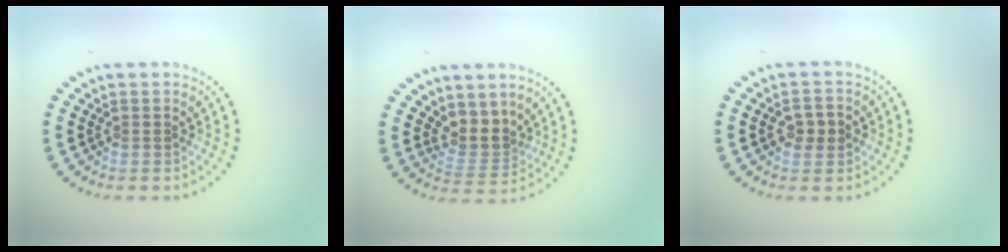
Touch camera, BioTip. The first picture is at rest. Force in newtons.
{"total": 2.9, "press": 2.2, "slide": 1.9}
{"total": 2.2, "press": 2.2, "slide": 0.1}